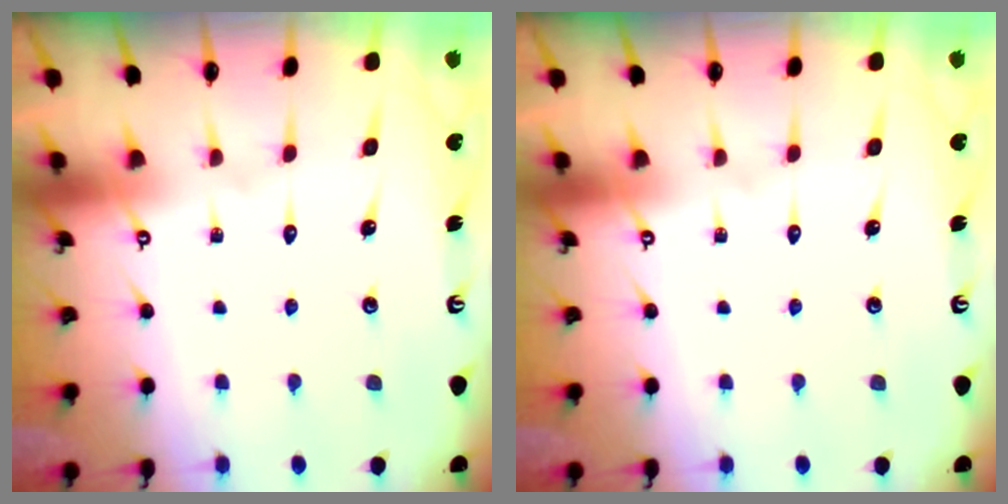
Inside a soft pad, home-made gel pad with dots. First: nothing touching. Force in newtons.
{"total": 0.0}